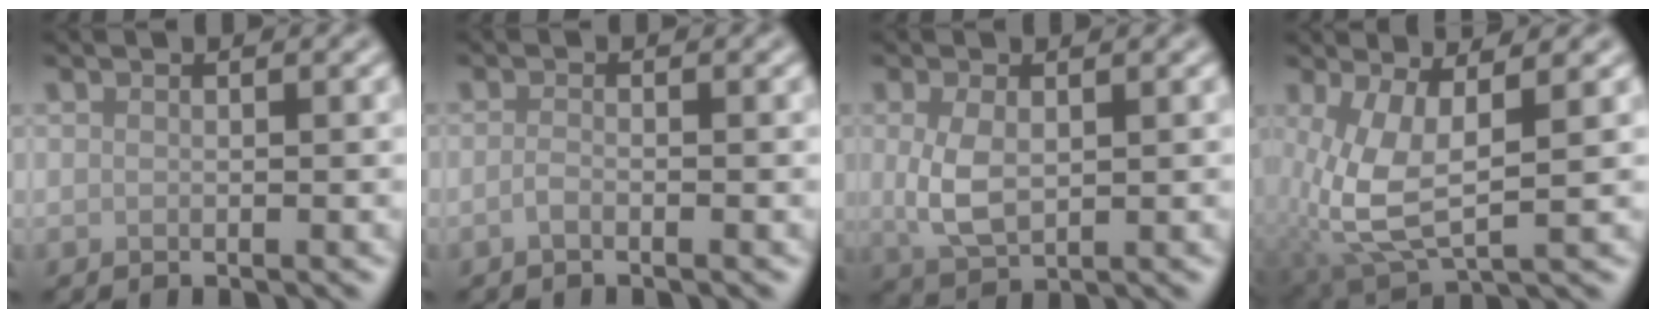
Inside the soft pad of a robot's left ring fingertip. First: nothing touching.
{"total": 0.9, "force": [-0.5, 0.2, 0.6], "torque": [-0.014, -0.001, -0.011]}
{"total": 3.6, "force": [0.3, 2.0, 3.0], "torque": [-0.069, -0.001, 0.011]}
{"total": 6.1, "force": [0.0, 2.4, 5.6], "torque": [-0.138, -0.009, 0.006]}